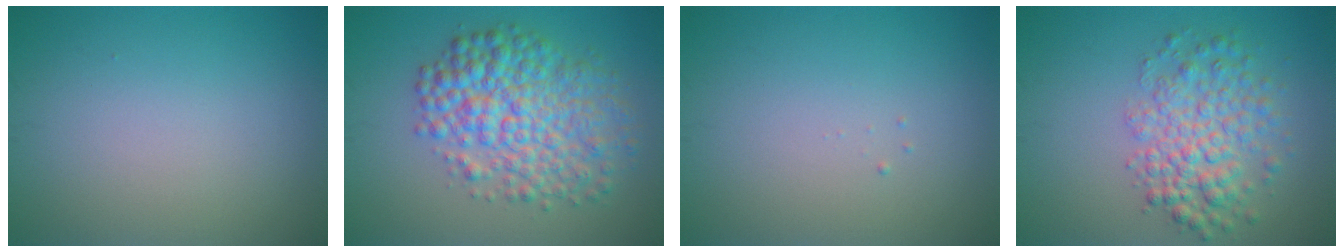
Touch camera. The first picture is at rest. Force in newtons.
{"total": 7.3, "press": 7.3, "slide": 0.1}
{"total": 0.0}
{"total": 5.0, "press": 5.0, "slide": 0.2}